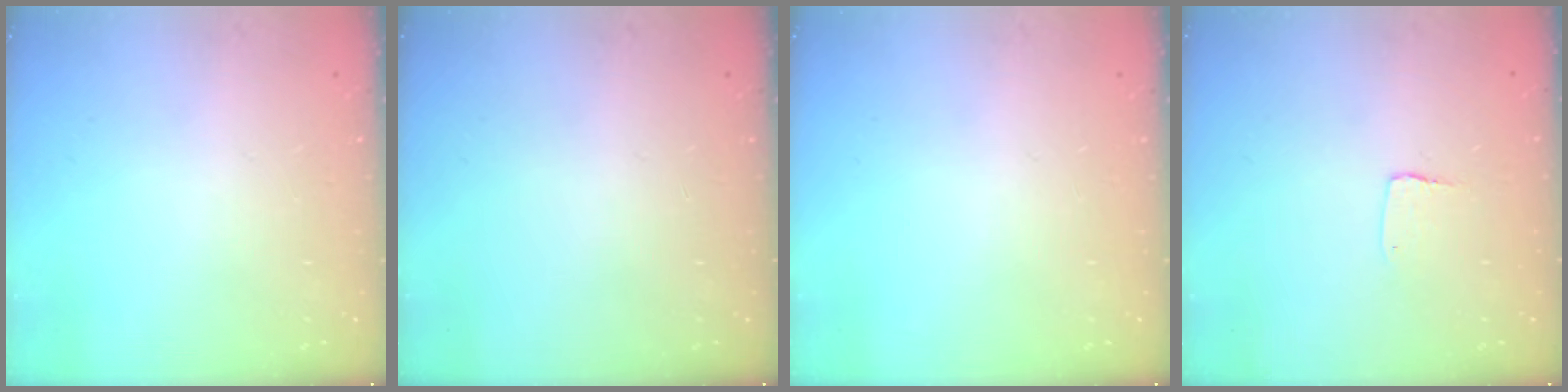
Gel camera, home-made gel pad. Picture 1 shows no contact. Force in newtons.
{"total": 0.0}
{"total": 0.0}
{"total": 3.5, "press": 3.4, "slide": 0.3}